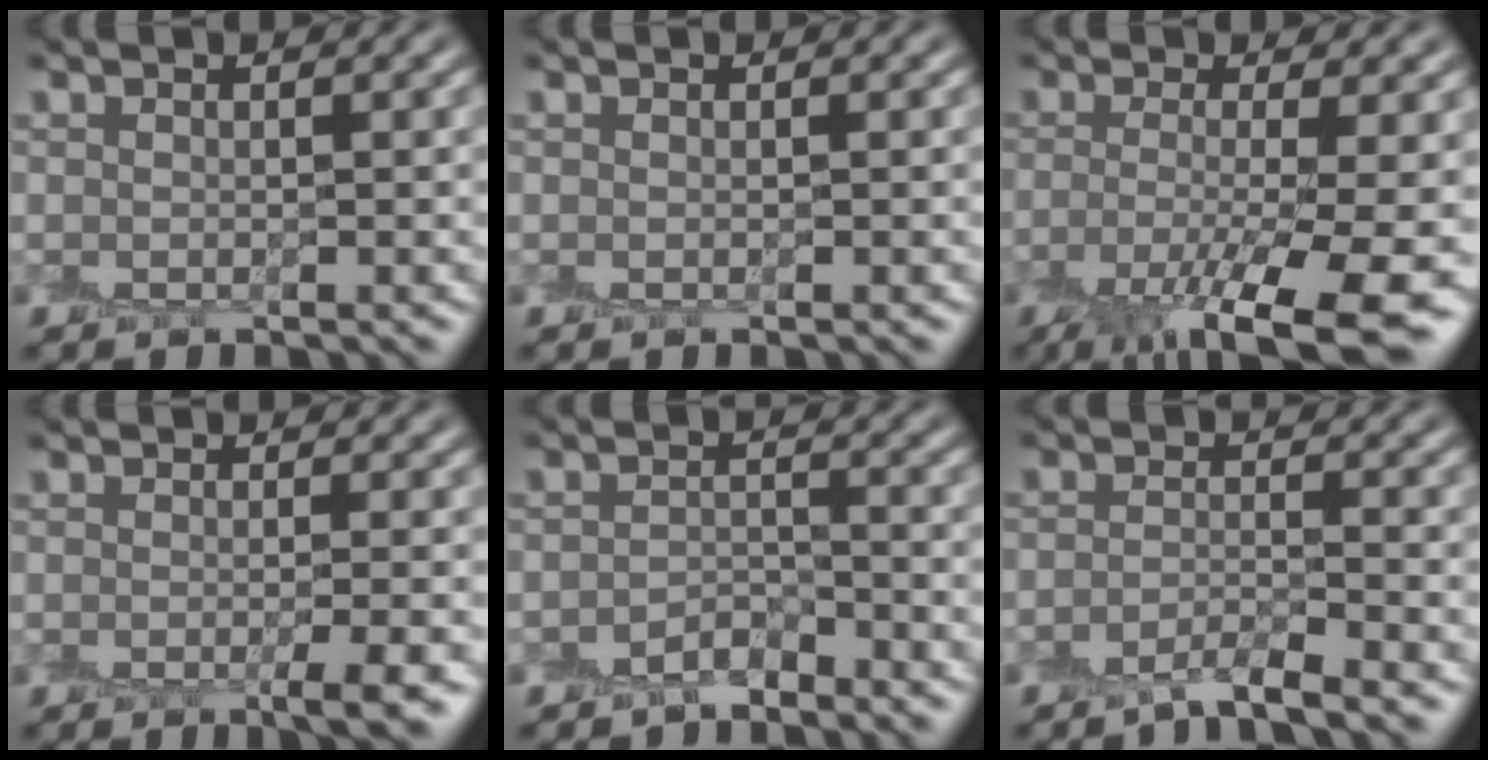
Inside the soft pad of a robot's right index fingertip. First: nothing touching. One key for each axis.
{"total": 0.0}
{"total": 10.8, "fx": -4.6, "fy": 2.7, "fz": 9.3, "tx": -0.150, "ty": -0.018, "tz": -0.070}
{"total": 3.3, "fx": -0.8, "fy": 0.7, "fz": 3.1, "tx": -0.036, "ty": -0.009, "tz": -0.015}
{"total": 1.5, "fx": -1.4, "fy": 0.4, "fz": 0.0, "tx": 0.002, "ty": 0.012, "tz": -0.029}
{"total": 2.2, "fx": -1.9, "fy": 0.1, "fz": 1.2, "tx": -0.021, "ty": 0.001, "tz": -0.047}